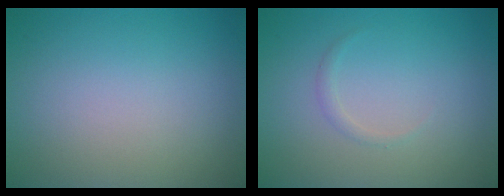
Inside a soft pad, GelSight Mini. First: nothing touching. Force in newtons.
{"total": 0.6, "press": 0.6, "slide": 0.0}